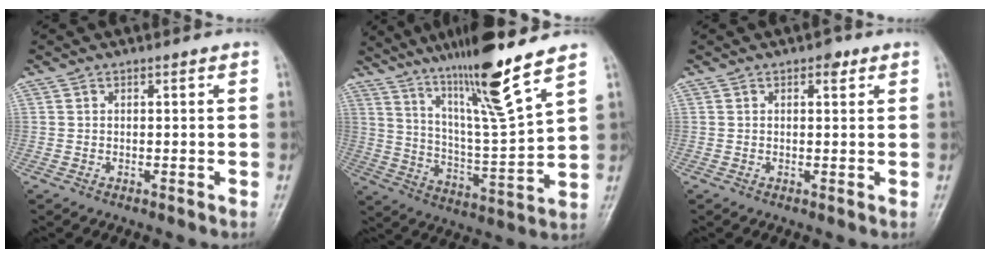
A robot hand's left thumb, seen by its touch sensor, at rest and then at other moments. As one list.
[{"total": 16.7, "force": [11.7, 0.0, 12.0], "torque": [-0.200, -0.066, 0.207]}, {"total": 1.7, "force": [0.9, 1.0, 1.0], "torque": [-0.005, -0.001, 0.008]}]